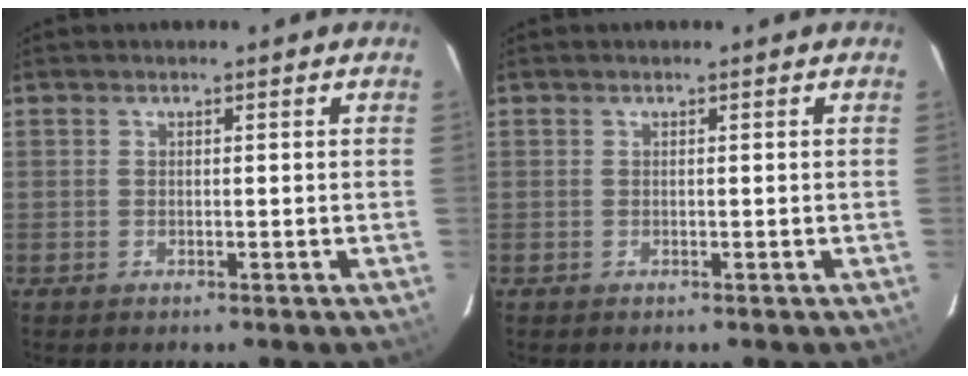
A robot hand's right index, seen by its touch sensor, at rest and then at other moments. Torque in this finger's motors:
{"motor_torque": [0.00, 0.00, -0.02, 0.00]}